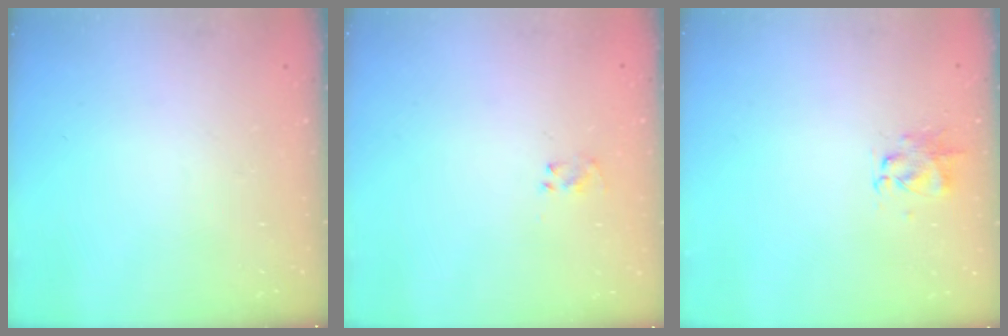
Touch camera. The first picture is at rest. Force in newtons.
{"total": 2.3, "press": 2.1, "slide": 0.9}
{"total": 2.8, "press": 2.6, "slide": 0.8}